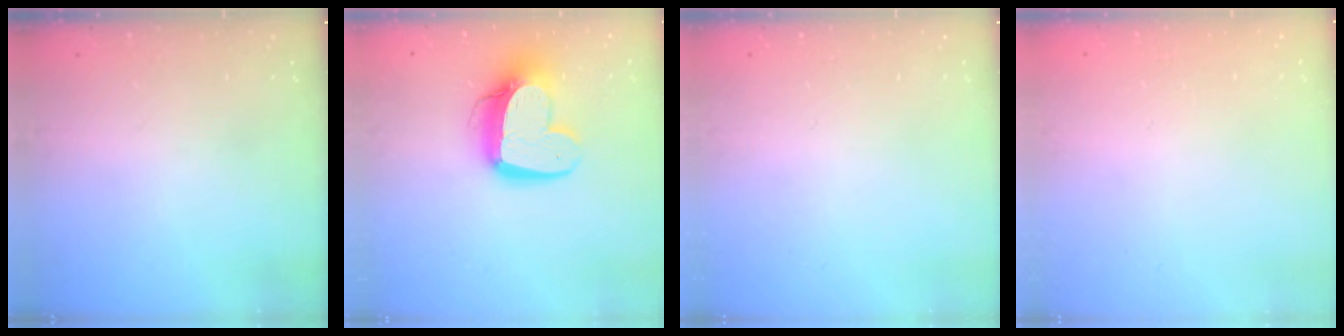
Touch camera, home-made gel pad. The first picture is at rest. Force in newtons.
{"total": 14.6, "press": 14.6, "slide": 1.4}
{"total": 0.0}
{"total": 0.0}